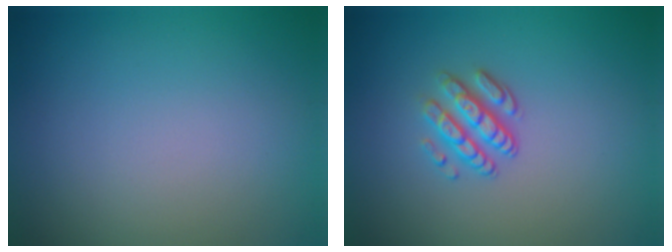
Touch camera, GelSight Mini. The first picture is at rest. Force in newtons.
{"total": 2.9, "press": 2.3, "slide": 1.8}